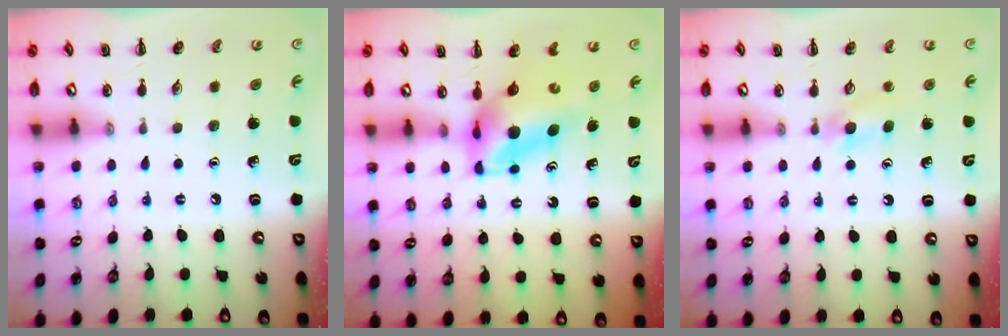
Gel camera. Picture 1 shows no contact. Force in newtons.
{"total": 5.8, "press": 5.6, "slide": 1.5}
{"total": 3.8, "press": 3.6, "slide": 1.3}